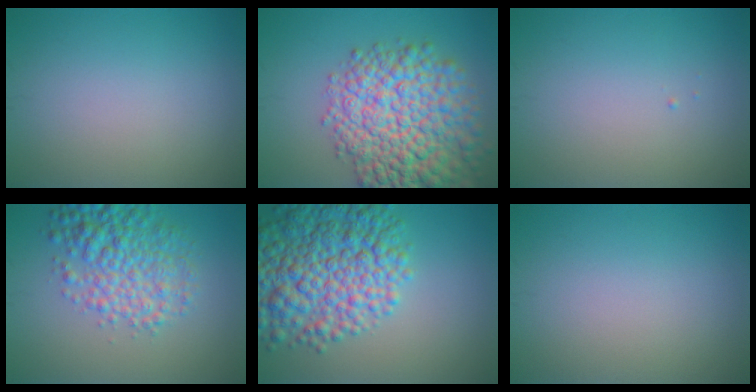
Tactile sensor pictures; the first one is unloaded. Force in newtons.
{"total": 11.9, "press": 11.9, "slide": 0.3}
{"total": 0.0}
{"total": 5.9, "press": 5.9, "slide": 0.1}
{"total": 9.9, "press": 9.9, "slide": 0.4}
{"total": 0.0}